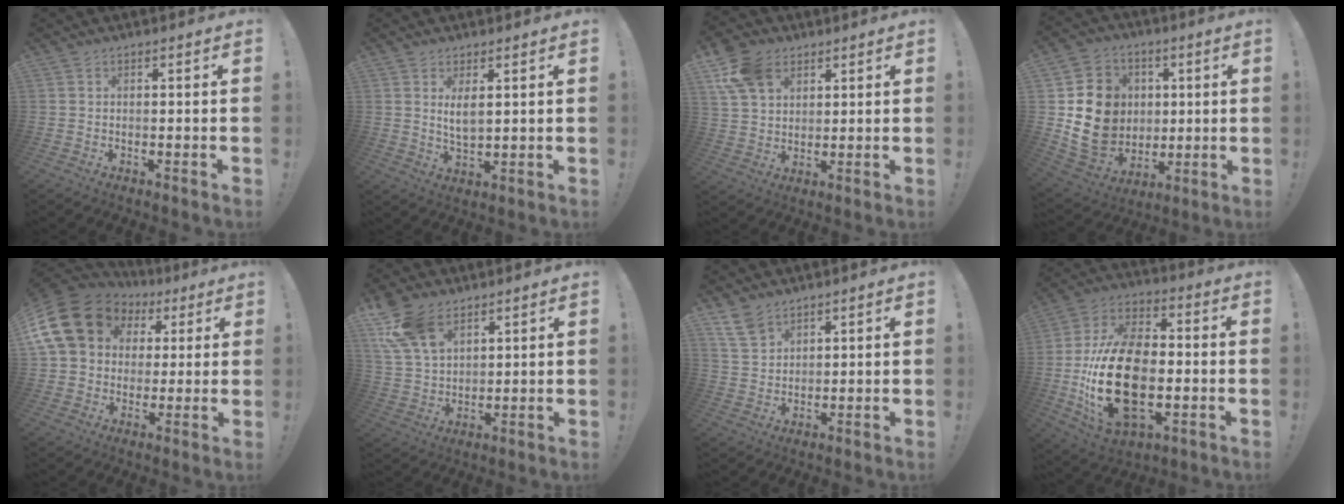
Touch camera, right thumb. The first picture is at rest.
{"total": 4.6, "force": [1.8, 1.8, 3.8], "torque": [-0.064, -0.009, 0.029]}
{"total": 12.1, "force": [6.0, 8.6, 6.0], "torque": [-0.118, -0.024, 0.118]}
{"total": 17.5, "force": [1.2, 15.4, 8.3], "torque": [-0.142, 0.005, 0.050]}
{"total": 18.8, "force": [6.3, 14.7, 9.9], "torque": [-0.182, -0.022, 0.132]}
{"total": 13.6, "force": [8.0, 8.3, 7.2], "torque": [-0.152, -0.035, 0.155]}
{"total": 8.1, "force": [5.9, 4.8, 2.7], "torque": [-0.054, -0.030, 0.118]}
{"total": 26.5, "force": [-4.1, 16.1, 20.6], "torque": [-0.409, 0.023, -0.056]}